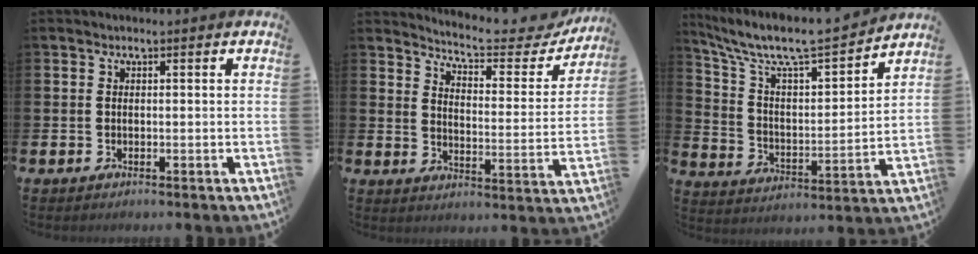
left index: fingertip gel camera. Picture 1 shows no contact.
{"total": 5.8, "force": [5.5, 0.9, 1.4], "torque": [-0.043, -0.047, 0.088]}
{"total": 8.6, "force": [7.7, 1.6, 3.4], "torque": [-0.104, -0.055, 0.128]}